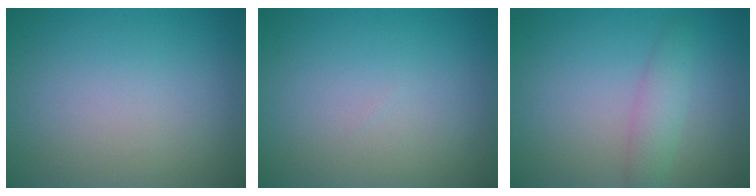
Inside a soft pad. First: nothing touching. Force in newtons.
{"total": 0.0}
{"total": 2.2, "press": 2.2, "slide": 0.0}